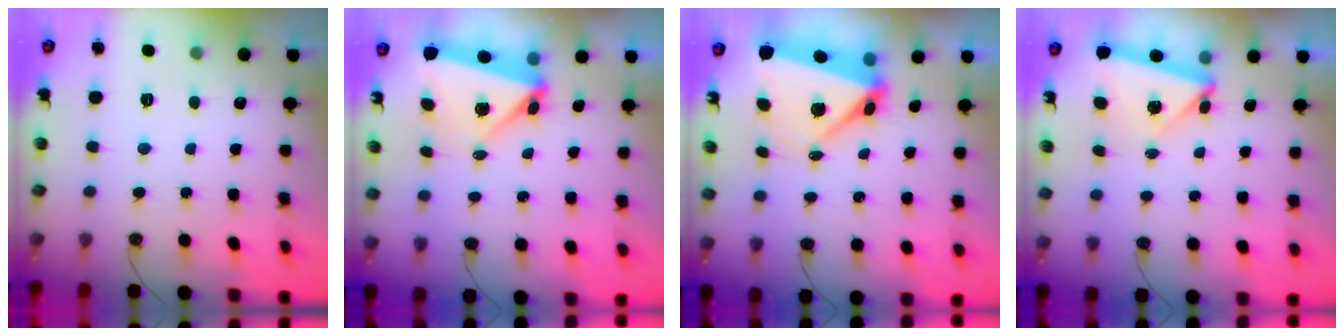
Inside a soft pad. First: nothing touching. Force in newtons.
{"total": 5.2, "press": 5.2, "slide": 0.2}
{"total": 6.8, "press": 6.6, "slide": 1.7}
{"total": 5.6, "press": 5.5, "slide": 0.6}